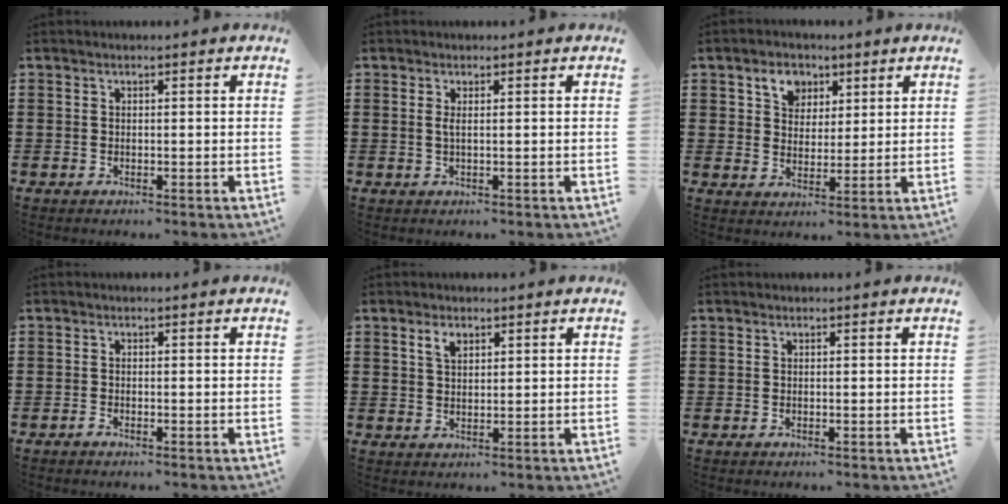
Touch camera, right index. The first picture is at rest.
{"total": 1.1, "force": [0.2, 0.2, 1.0], "torque": [-0.022, 0.002, 0.003]}
{"total": 4.5, "force": [2.3, 3.8, 0.5], "torque": [-0.028, 0.004, 0.036]}
{"total": 0.8, "force": [-0.7, 0.0, 0.4], "torque": [-0.010, -0.007, -0.012]}
{"total": 2.3, "force": [1.4, 1.2, 1.3], "torque": [-0.030, 0.005, 0.026]}
{"total": 0.0}